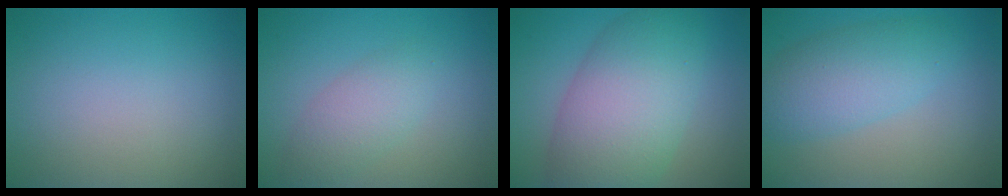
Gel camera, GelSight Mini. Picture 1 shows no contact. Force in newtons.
{"total": 2.9, "press": 2.8, "slide": 0.3}
{"total": 9.6, "press": 9.6, "slide": 0.2}
{"total": 4.9, "press": 4.9, "slide": 0.2}